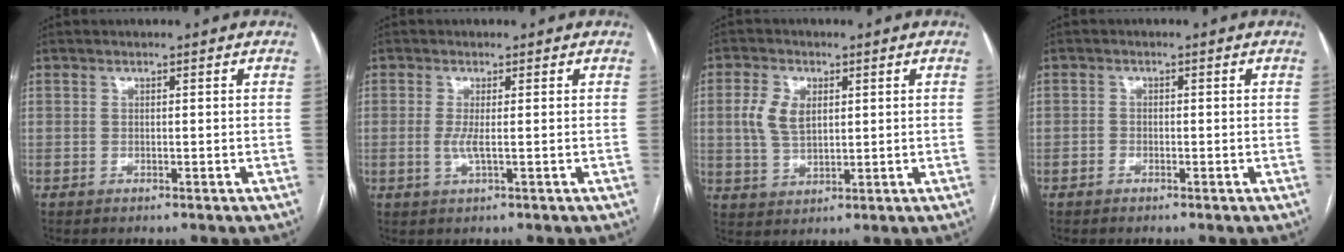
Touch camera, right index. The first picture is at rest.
{"total": 2.2, "force": [-0.1, 0.1, 2.2], "torque": [-0.052, -0.004, -0.001]}
{"total": 5.9, "force": [1.4, 3.5, 4.5], "torque": [-0.105, 0.010, 0.030]}
{"total": 0.9, "force": [-0.6, 0.7, 0.1], "torque": [0.000, 0.004, -0.014]}